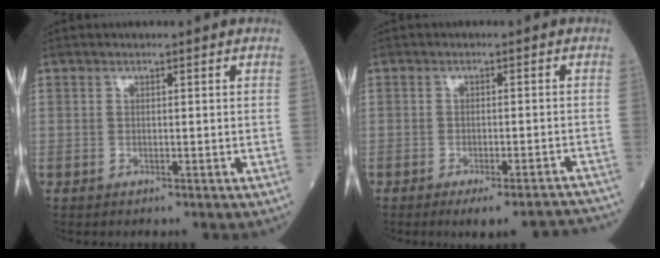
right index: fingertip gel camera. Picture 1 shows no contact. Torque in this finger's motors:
{"motor_torque": [-0.33, -0.32, -0.43, -0.10]}